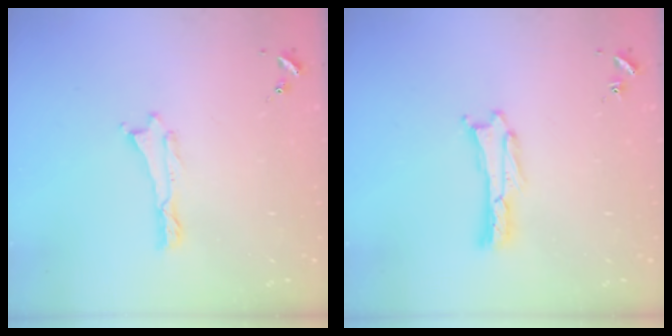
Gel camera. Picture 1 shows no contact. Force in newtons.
{"total": 0.0}